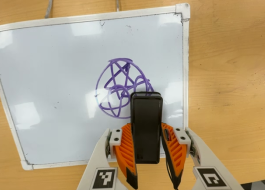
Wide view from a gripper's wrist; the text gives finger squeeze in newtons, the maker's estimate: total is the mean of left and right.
{"total": 4.6, "left": 3.1, "right": 6.1}